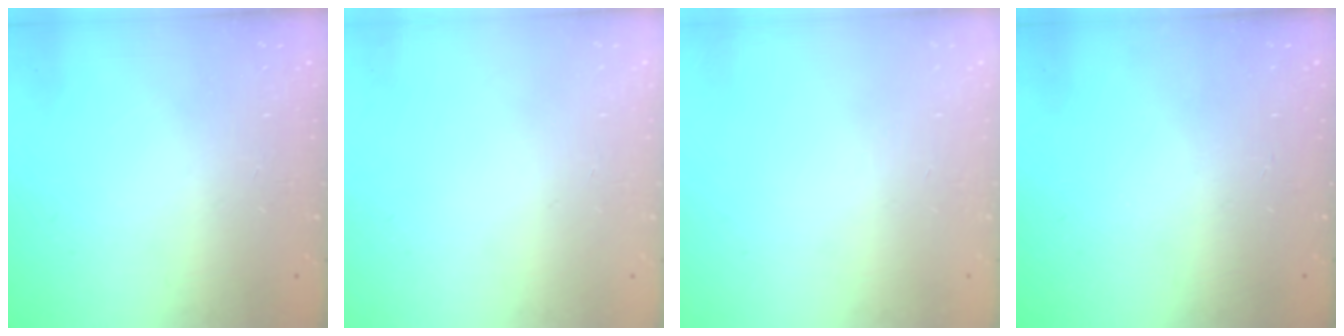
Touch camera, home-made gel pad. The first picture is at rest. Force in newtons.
{"total": 0.0}
{"total": 0.0}
{"total": 0.0}